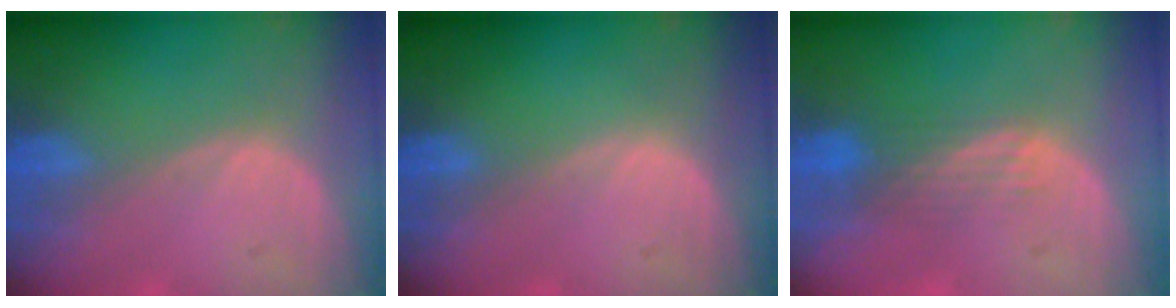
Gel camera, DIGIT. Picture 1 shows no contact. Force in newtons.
{"total": 0.0}
{"total": 4.0, "press": 3.2, "slide": 2.3}